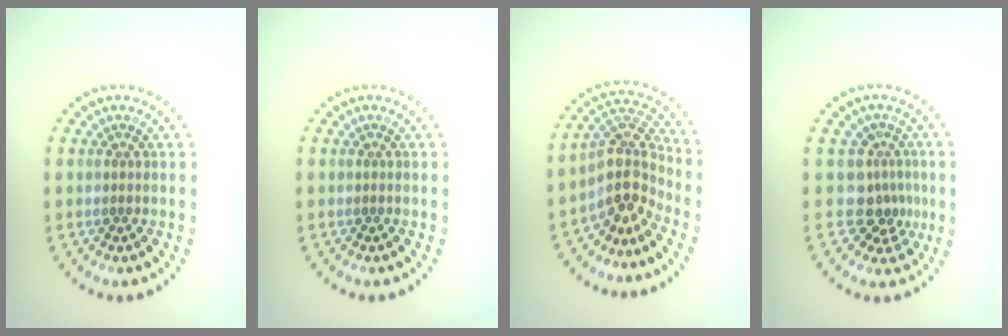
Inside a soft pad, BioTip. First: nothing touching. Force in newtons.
{"total": 0.0}
{"total": 4.1, "press": 3.0, "slide": 2.8}
{"total": 3.2, "press": 2.2, "slide": 2.4}